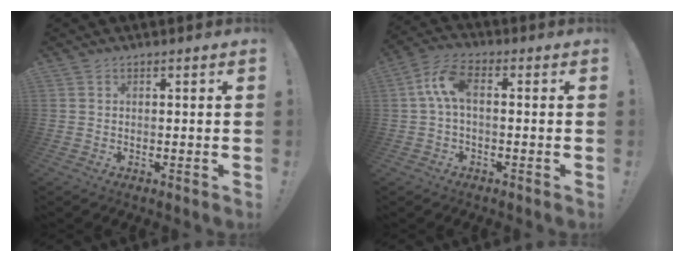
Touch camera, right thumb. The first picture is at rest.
{"total": 8.2, "force": [0.5, 4.0, 7.2], "torque": [-0.154, 0.010, 0.012]}